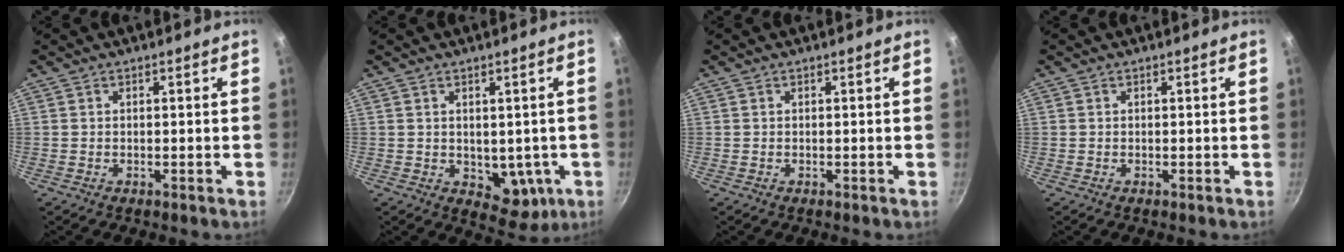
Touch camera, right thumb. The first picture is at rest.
{"total": 7.6, "force": [-0.8, 5.1, 5.5], "torque": [-0.042, -0.008, 0.002]}
{"total": 0.0}
{"total": 0.0}